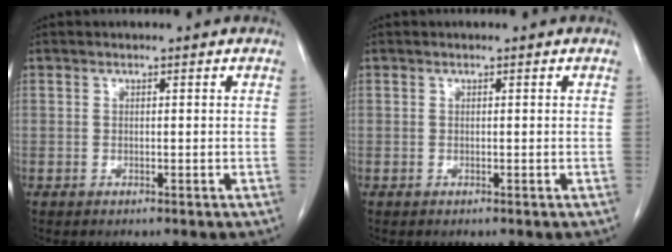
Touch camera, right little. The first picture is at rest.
{"total": 0.0}